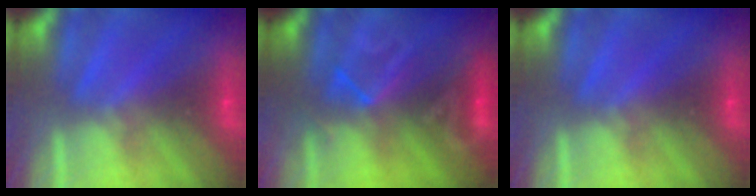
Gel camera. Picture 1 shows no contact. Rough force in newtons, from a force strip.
{"total": 2.6}
{"total": 0.0}